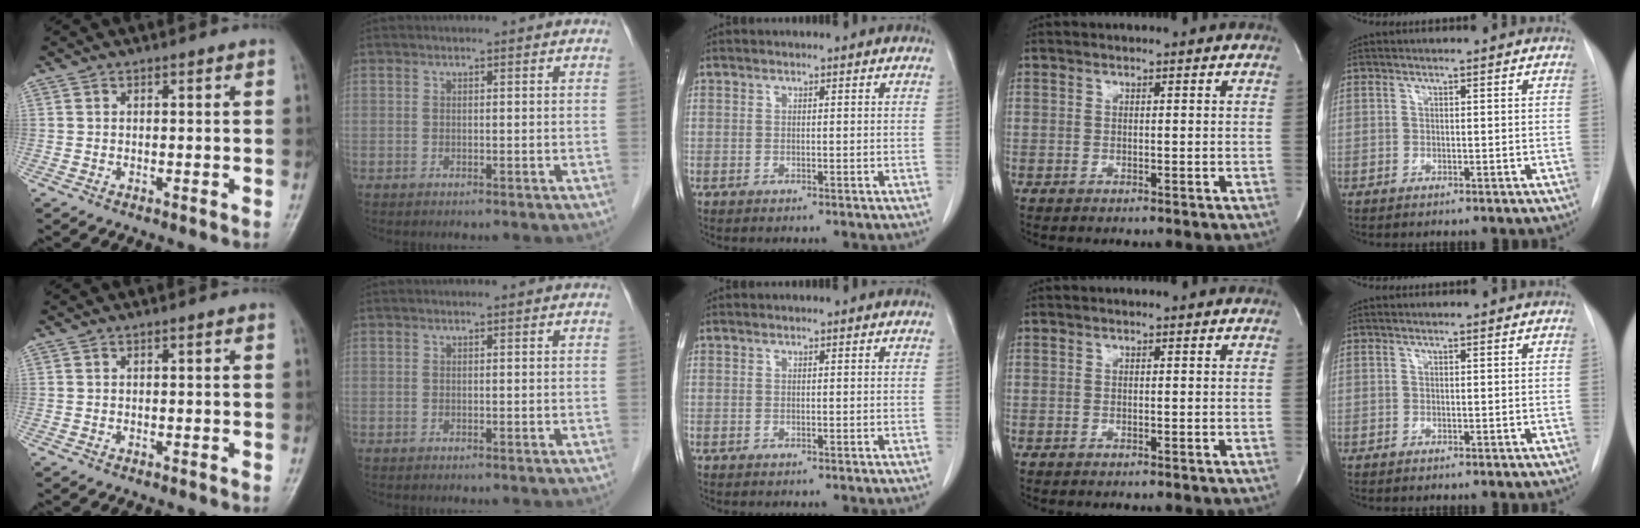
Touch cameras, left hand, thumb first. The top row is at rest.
{}